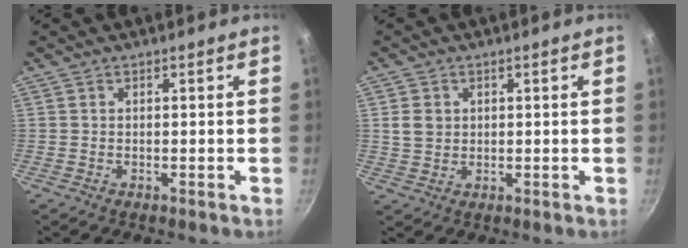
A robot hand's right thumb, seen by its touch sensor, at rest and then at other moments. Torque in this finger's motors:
{"motor_torque": [-0.81, 0.91, 0.28, -0.26, 0.27]}